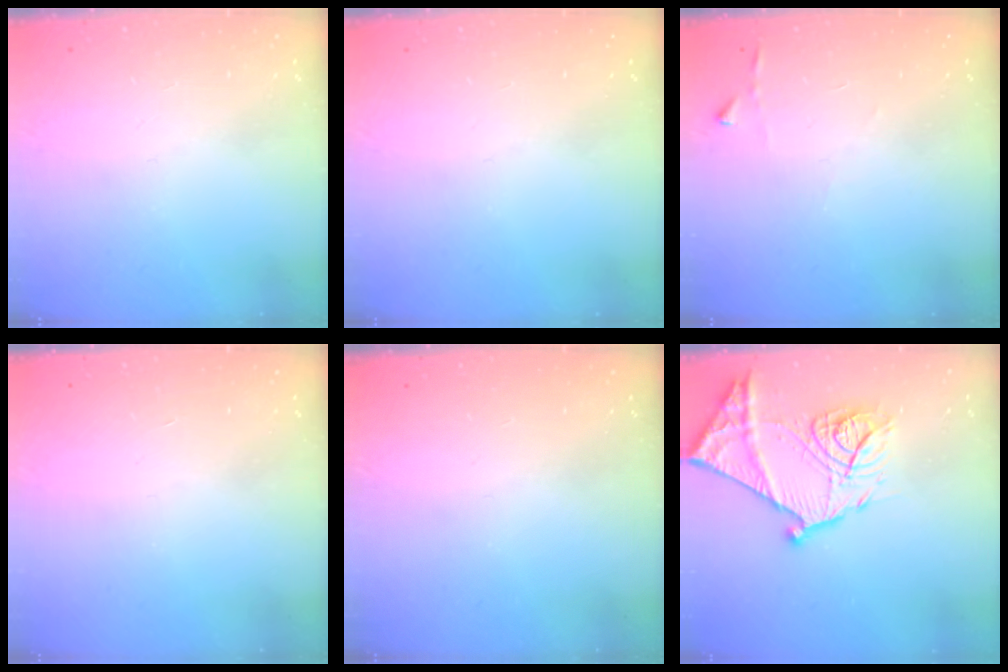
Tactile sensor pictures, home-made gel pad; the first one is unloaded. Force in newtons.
{"total": 0.0}
{"total": 2.9, "press": 2.9, "slide": 0.3}
{"total": 1.7, "press": 1.7, "slide": 0.1}
{"total": 0.0}
{"total": 20.5, "press": 20.5, "slide": 1.8}